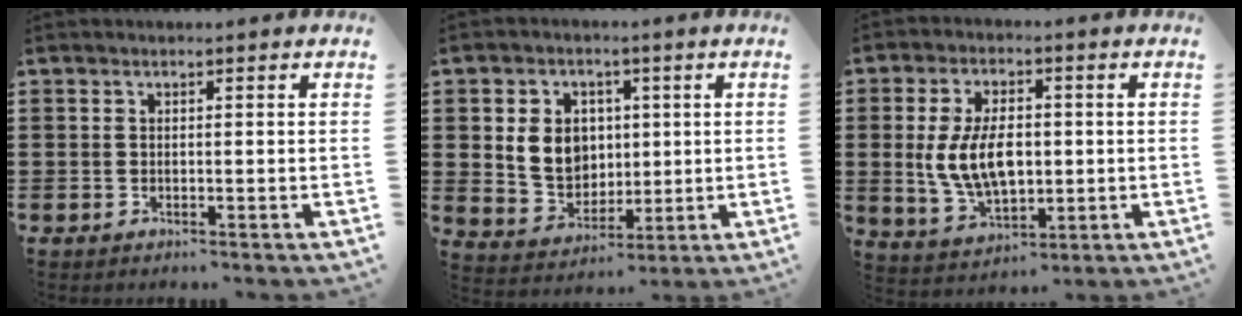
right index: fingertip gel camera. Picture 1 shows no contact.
{"total": 7.4, "force": [1.3, 6.6, 3.2], "torque": [-0.064, 0.012, 0.020]}
{"total": 9.2, "force": [0.2, 5.3, 7.6], "torque": [-0.162, 0.004, -0.001]}